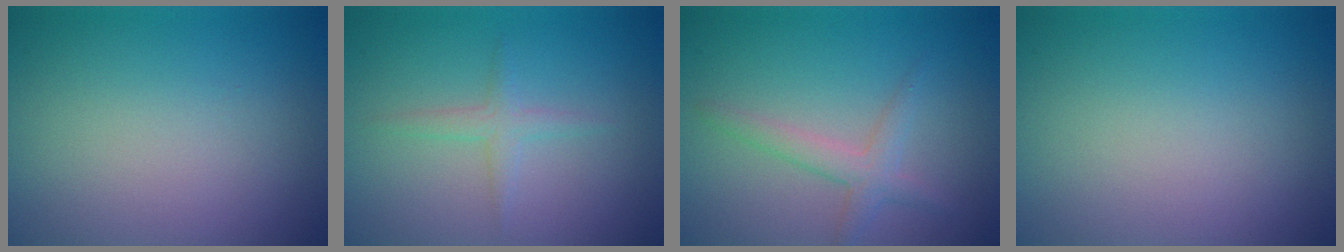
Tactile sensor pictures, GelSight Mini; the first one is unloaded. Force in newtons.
{"total": 1.5, "press": 1.5, "slide": 0.0}
{"total": 2.3, "press": 2.3, "slide": 0.1}
{"total": 0.0}